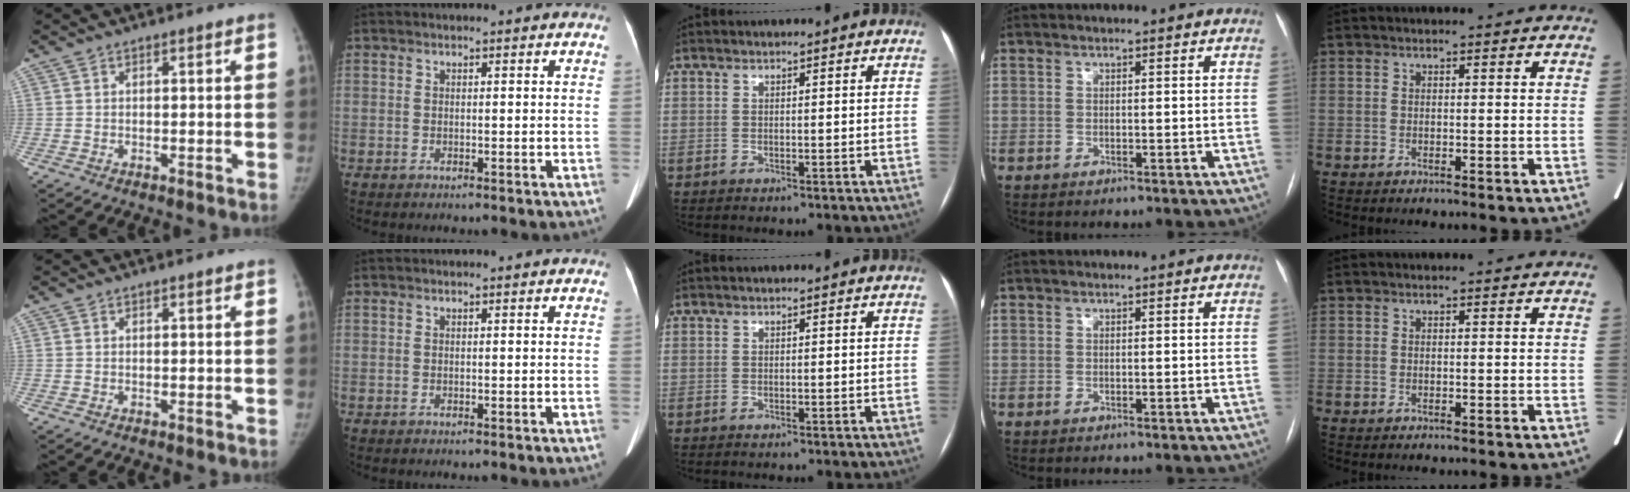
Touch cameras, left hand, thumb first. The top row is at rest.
{}